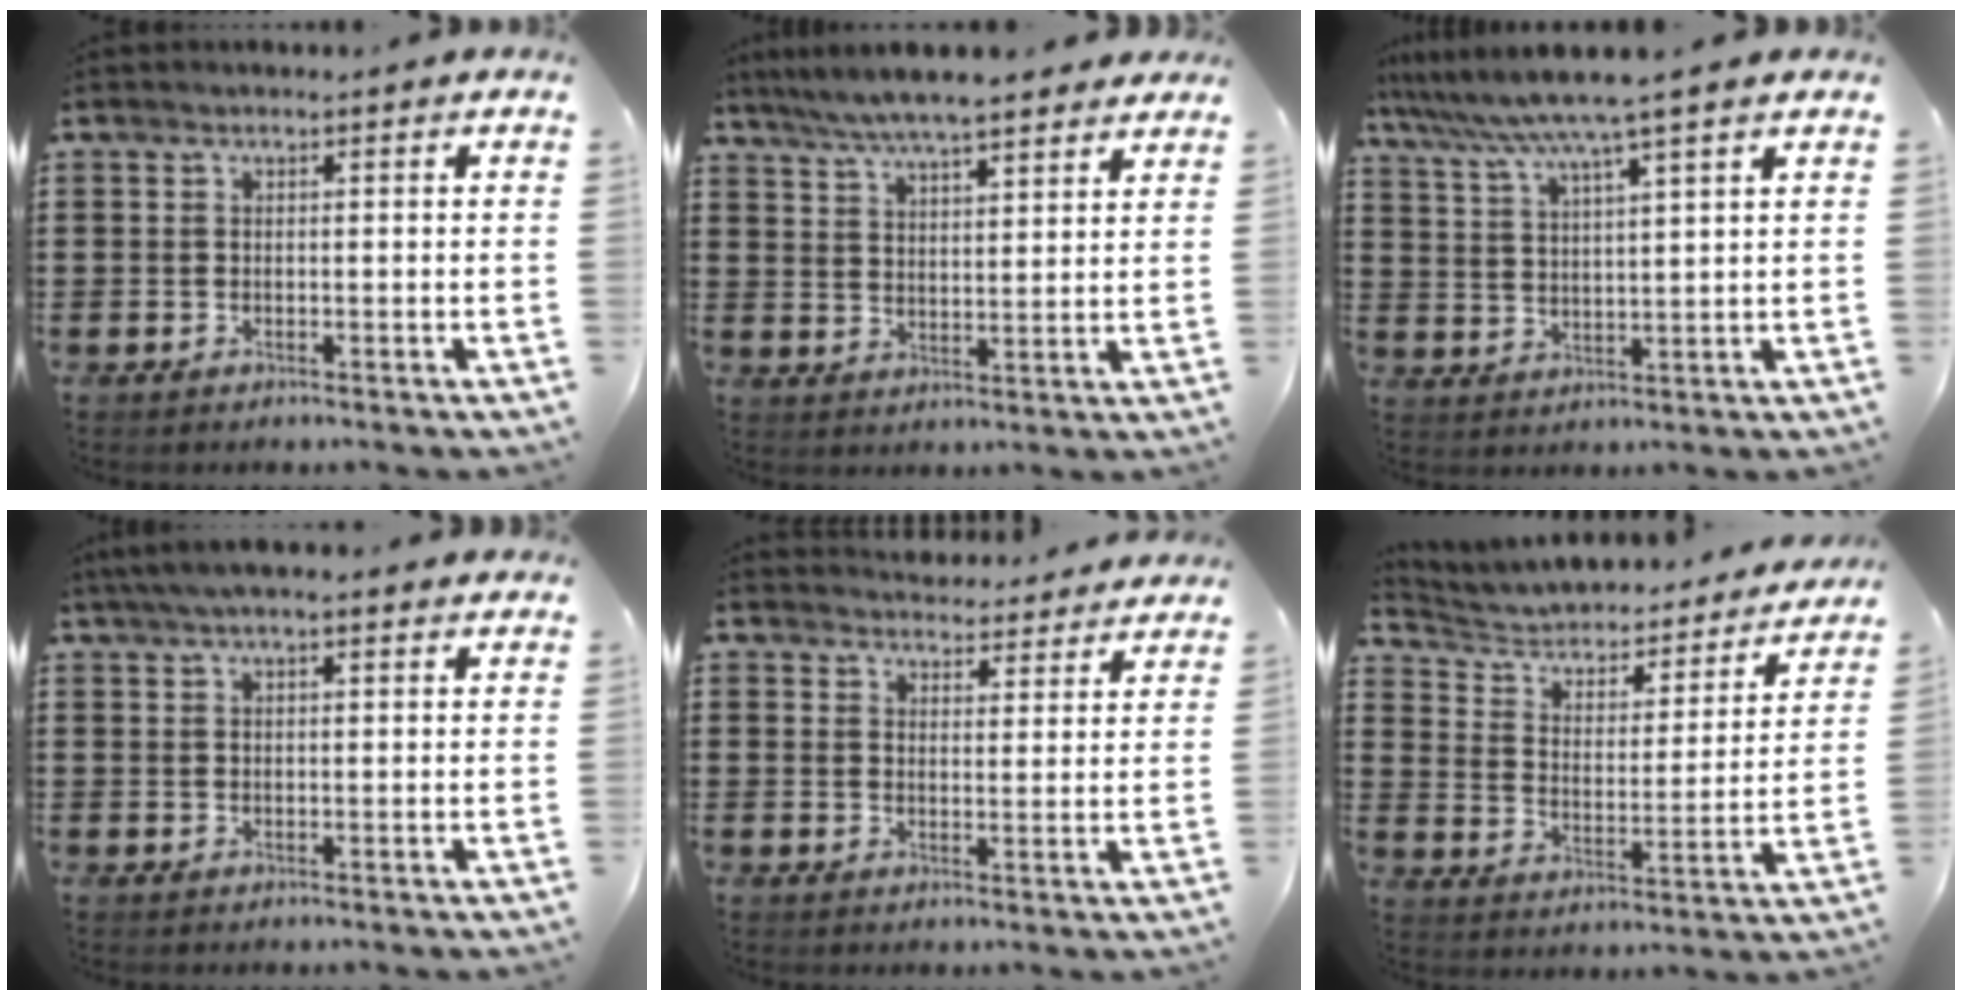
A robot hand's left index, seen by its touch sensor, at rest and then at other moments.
{"total": 5.9, "force": [5.5, 0.4, 2.1], "torque": [-0.060, -0.017, 0.099]}
{"total": 6.3, "force": [5.3, -0.8, 3.3], "torque": [-0.084, -0.031, 0.087]}
{"total": 3.7, "force": [2.9, 0.7, 2.3], "torque": [-0.050, 0.004, 0.053]}
{"total": 4.2, "force": [4.2, 0.2, 0.0], "torque": [-0.008, -0.027, 0.074]}
{"total": 3.2, "force": [2.7, 1.5, 0.7], "torque": [-0.037, -0.027, 0.035]}